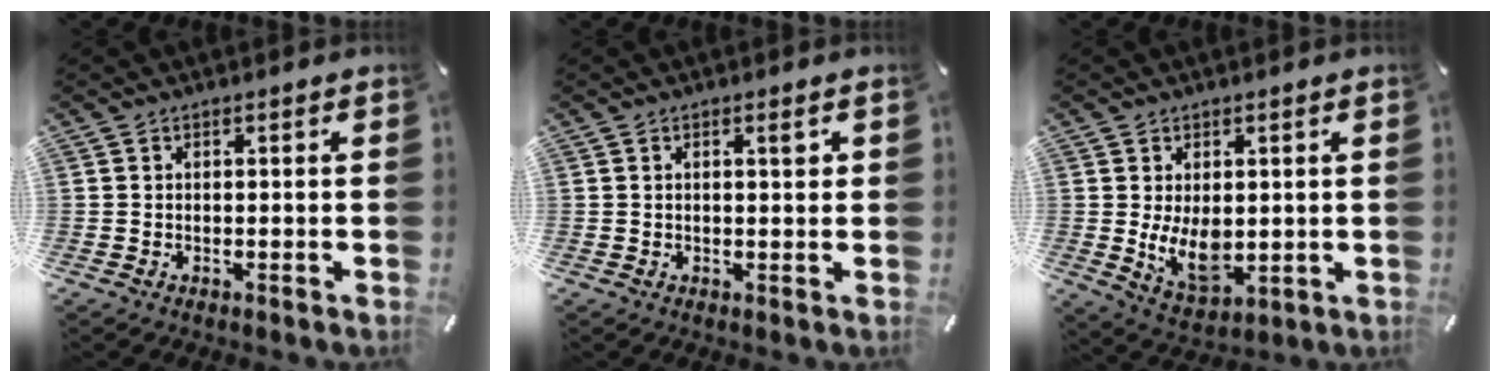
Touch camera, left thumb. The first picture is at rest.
{"total": 2.0, "force": [0.7, 0.5, 1.8], "torque": [-0.029, 0.000, 0.008]}
{"total": 9.5, "force": [0.1, 6.2, 7.2], "torque": [-0.131, -0.011, 0.006]}